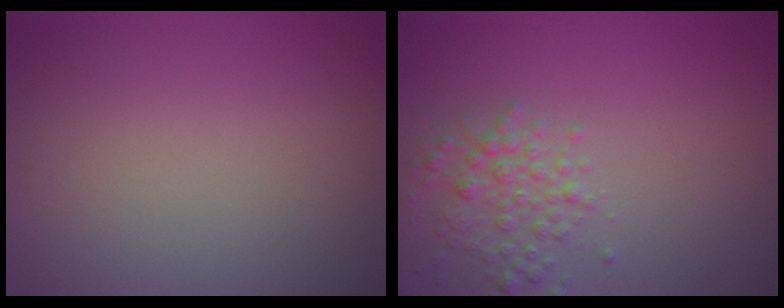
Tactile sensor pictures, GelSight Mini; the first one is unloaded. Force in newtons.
{"total": 2.5, "press": 2.5, "slide": 0.1}